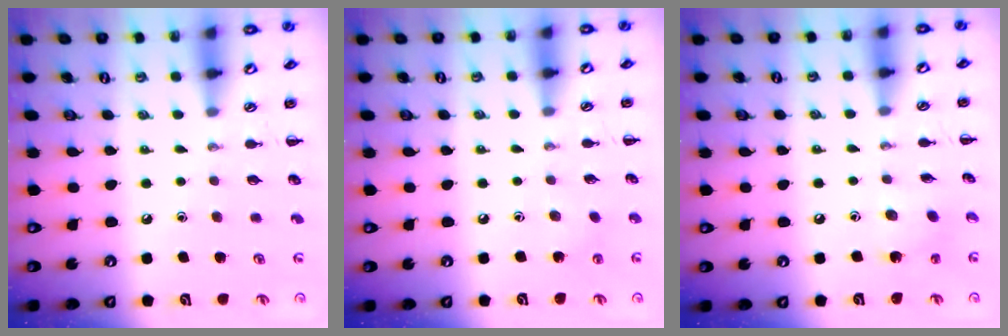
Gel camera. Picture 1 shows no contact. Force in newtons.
{"total": 3.3, "press": 3.1, "slide": 0.9}
{"total": 2.9, "press": 2.8, "slide": 0.5}